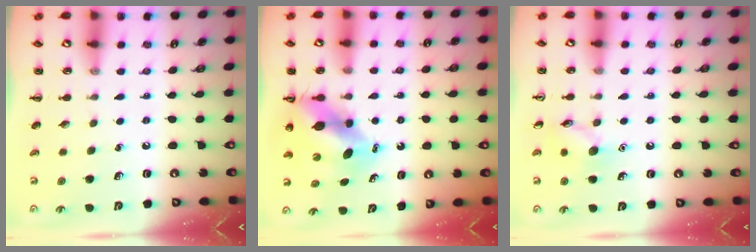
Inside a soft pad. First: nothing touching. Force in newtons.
{"total": 9.3, "press": 9.0, "slide": 2.5}
{"total": 8.1, "press": 8.1, "slide": 0.7}